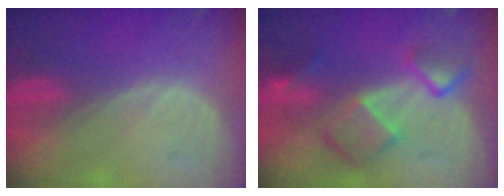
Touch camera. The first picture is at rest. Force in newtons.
{"total": 7.9, "press": 6.8, "slide": 3.9}